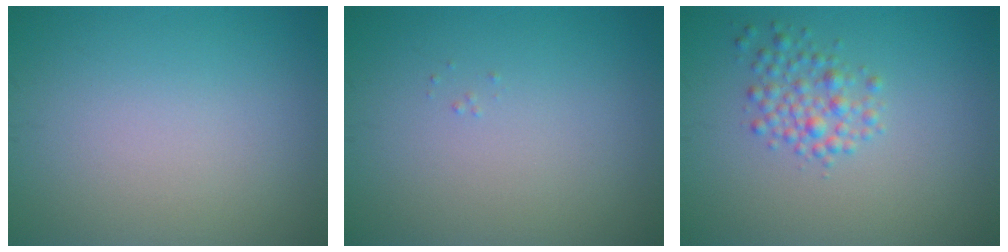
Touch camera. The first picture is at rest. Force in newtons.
{"total": 0.0}
{"total": 2.4, "press": 2.4, "slide": 0.1}